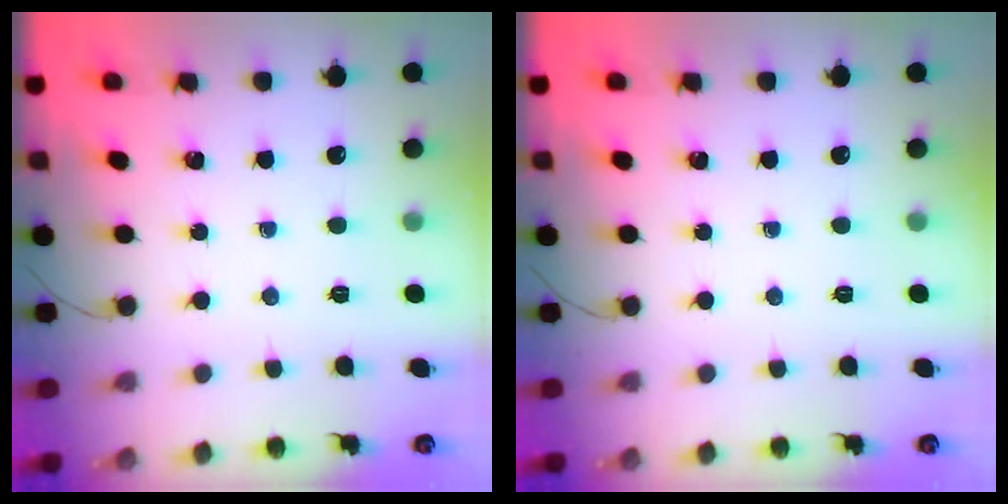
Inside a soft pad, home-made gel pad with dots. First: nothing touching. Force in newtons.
{"total": 0.0}